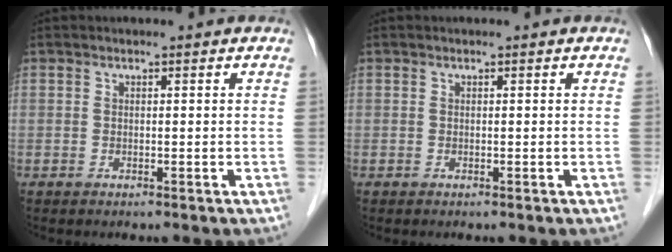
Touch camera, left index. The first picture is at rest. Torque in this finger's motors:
{"motor_torque": [-0.01, 0.01, 0.02, 0.00]}